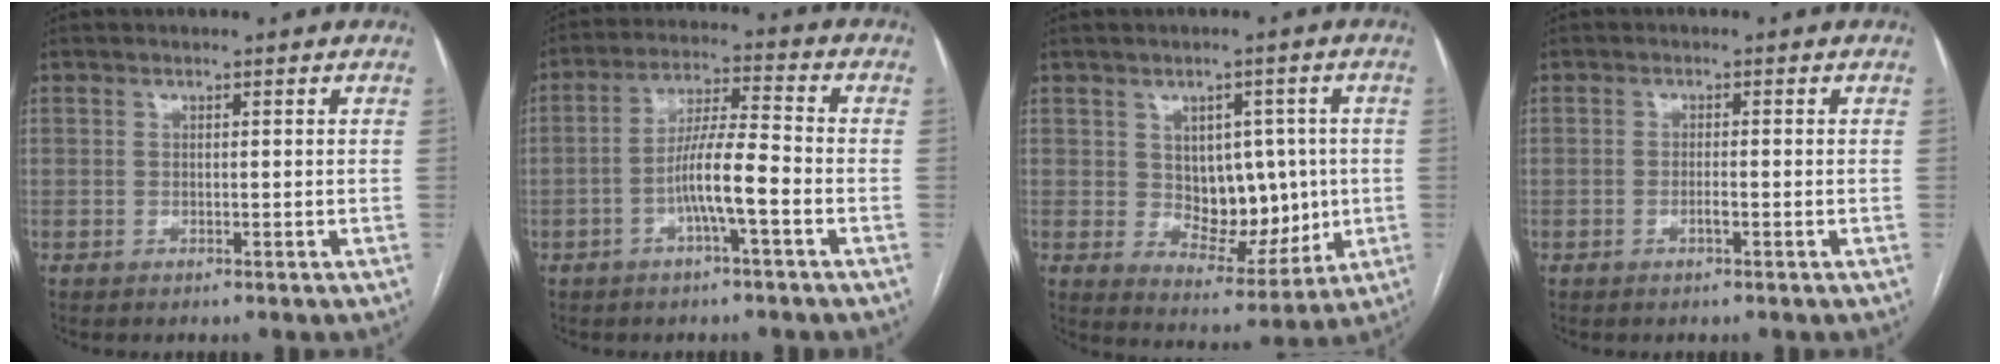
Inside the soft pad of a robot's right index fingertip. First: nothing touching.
{"total": 8.1, "force": [-2.8, 0.5, 7.6], "torque": [-0.144, 0.012, -0.052]}
{"total": 9.9, "force": [0.6, 6.4, 7.5], "torque": [-0.100, 0.007, 0.027]}
{"total": 1.3, "force": [-0.6, 0.1, 1.2], "torque": [-0.023, 0.001, -0.011]}